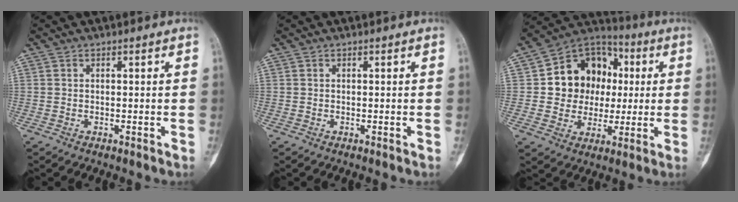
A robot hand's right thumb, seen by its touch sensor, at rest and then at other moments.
{"total": 0.0}
{"total": 15.8, "force": [1.7, 13.4, 8.2], "torque": [-0.071, 0.021, 0.029]}